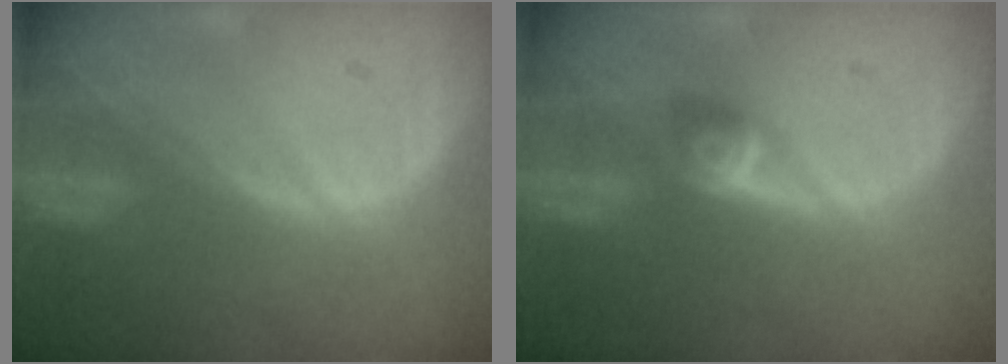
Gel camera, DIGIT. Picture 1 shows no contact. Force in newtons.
{"total": 2.8, "press": 2.5, "slide": 1.3}